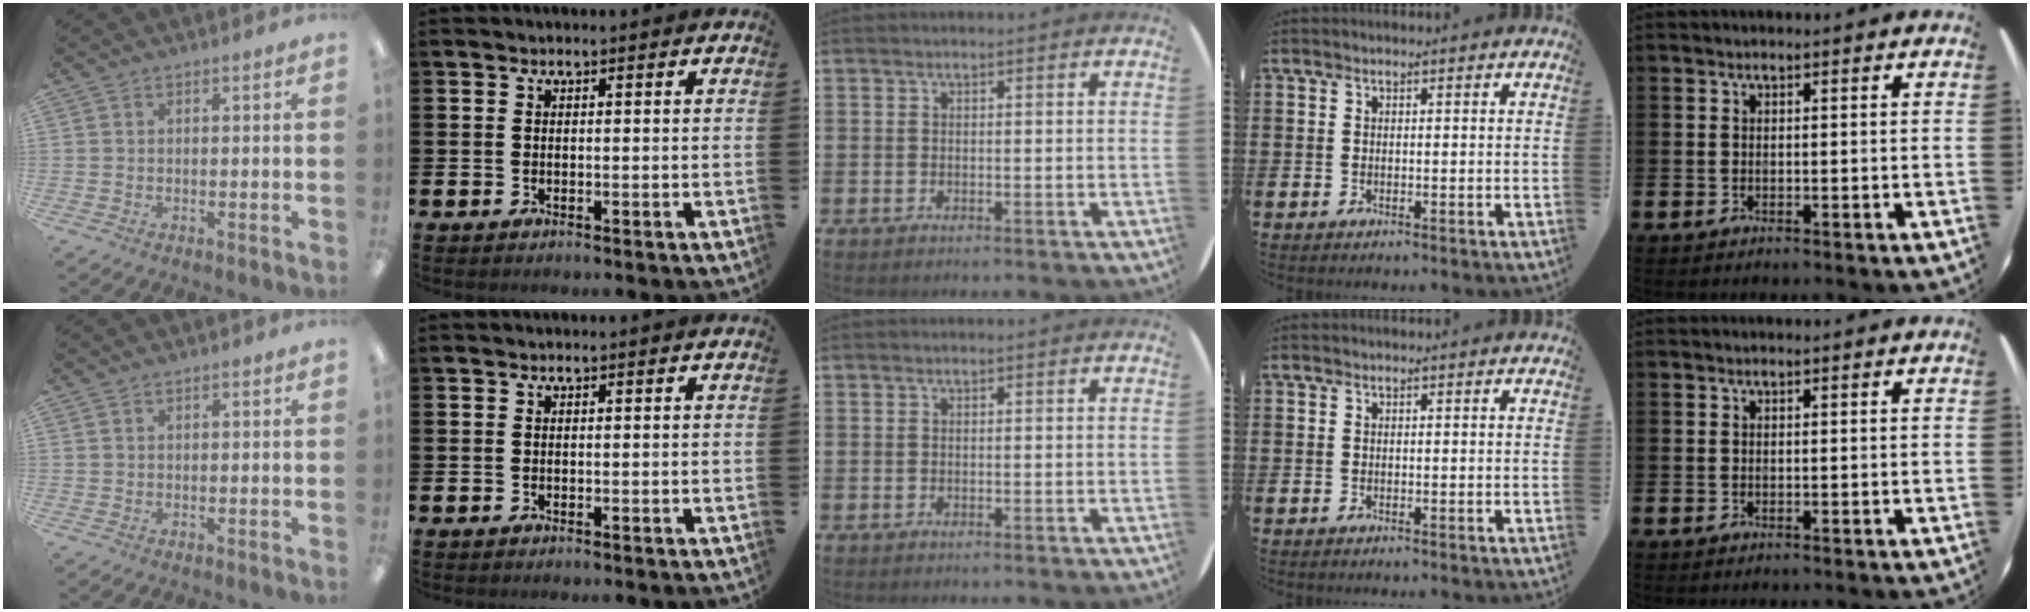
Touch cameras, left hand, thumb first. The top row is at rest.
{}